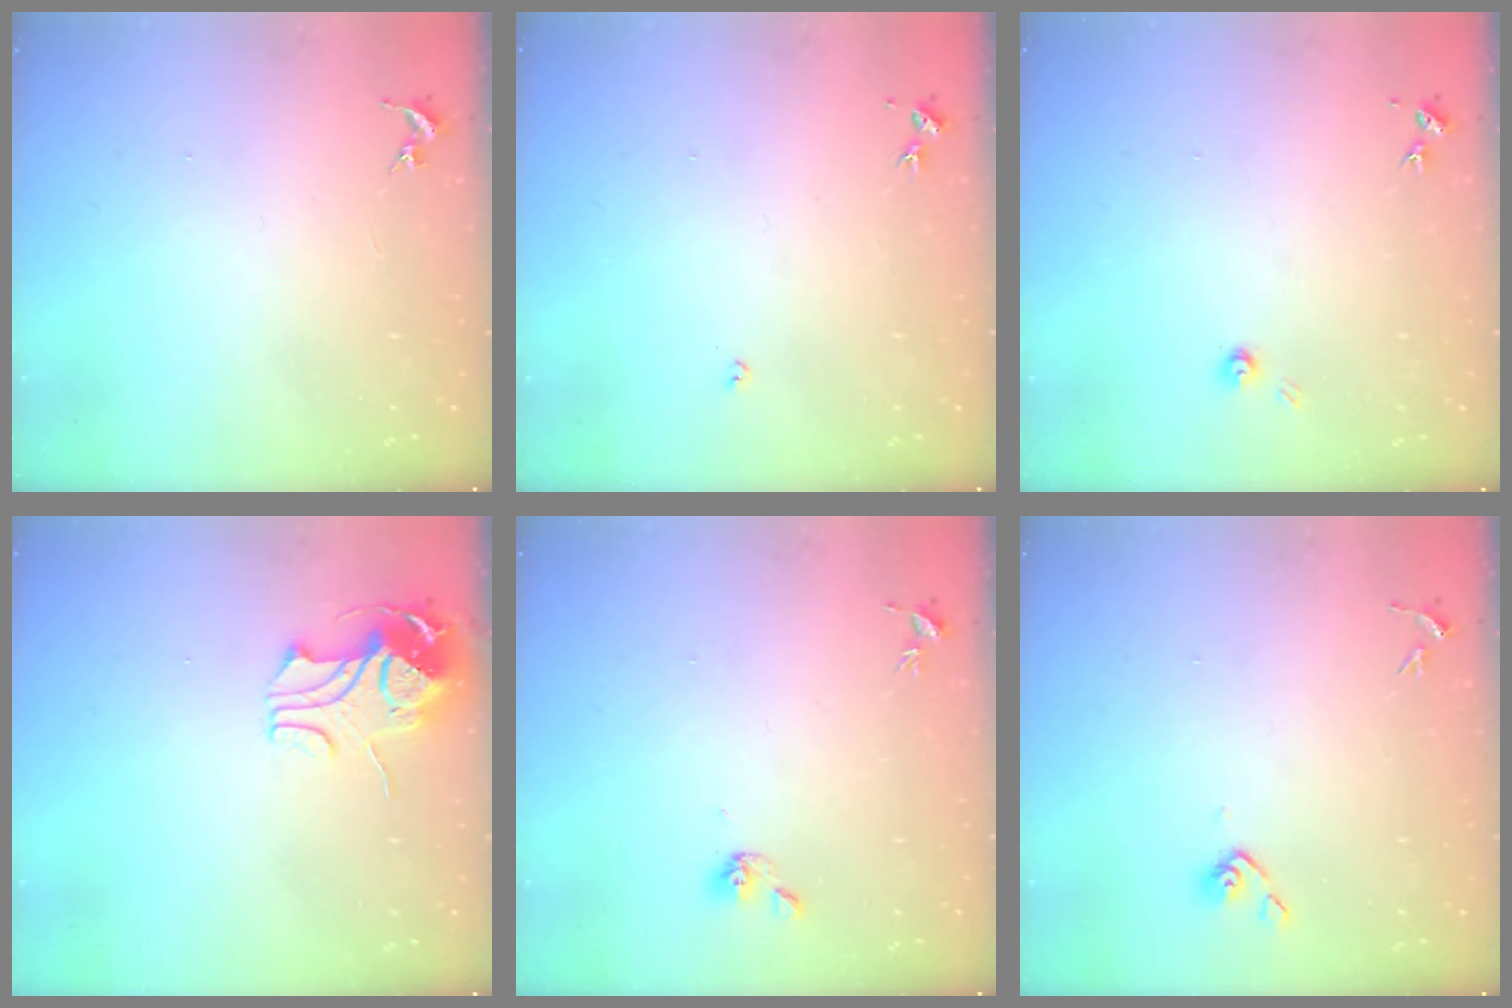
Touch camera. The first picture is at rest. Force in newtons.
{"total": 2.7, "press": 2.7, "slide": 0.5}
{"total": 3.3, "press": 3.3, "slide": 0.2}
{"total": 10.3, "press": 10.2, "slide": 0.9}
{"total": 5.2, "press": 4.6, "slide": 2.3}
{"total": 4.2, "press": 4.1, "slide": 1.1}